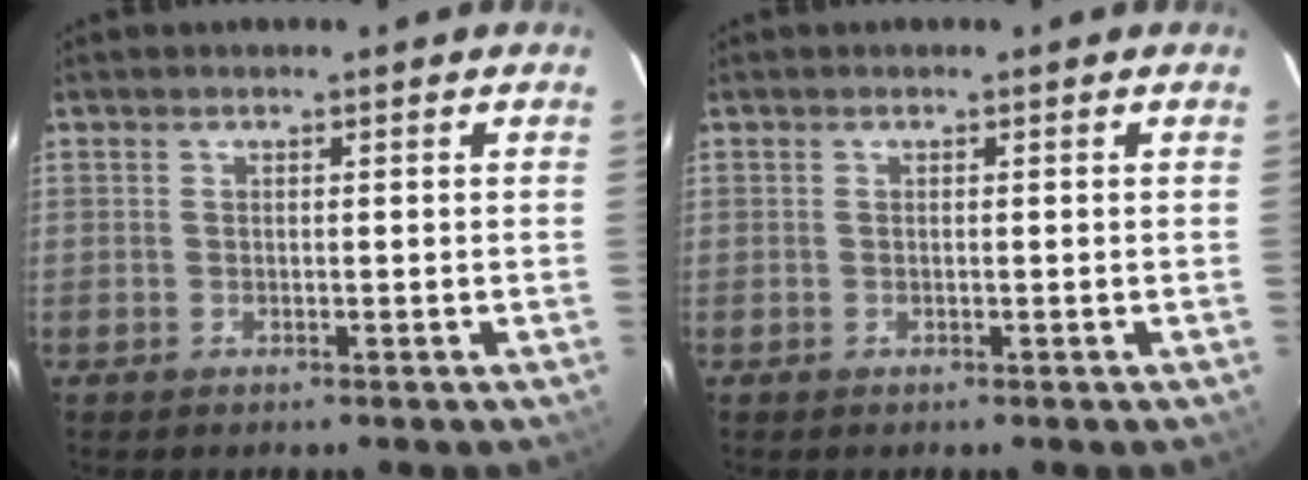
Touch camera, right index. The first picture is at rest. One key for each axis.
{"total": 0.0}